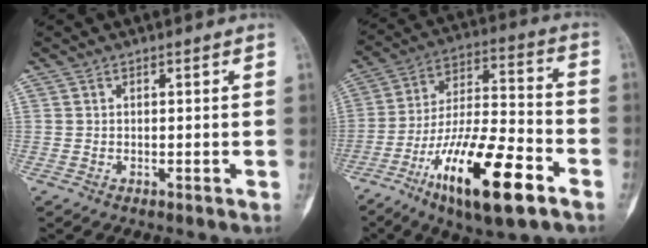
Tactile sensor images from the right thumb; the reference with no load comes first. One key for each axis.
{"total": 21.1, "fx": -10.8, "fy": 5.9, "fz": 17.1, "tx": -0.322, "ty": 0.052, "tz": -0.184}